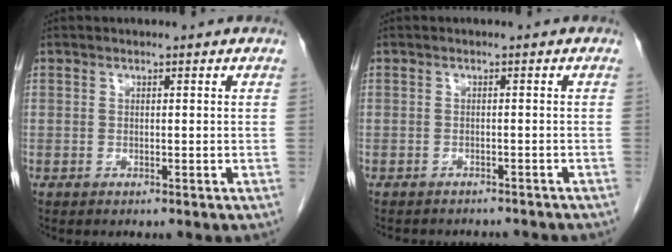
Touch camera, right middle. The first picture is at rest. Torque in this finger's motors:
{"motor_torque": [0.16, -0.11, 0.01, 0.02]}